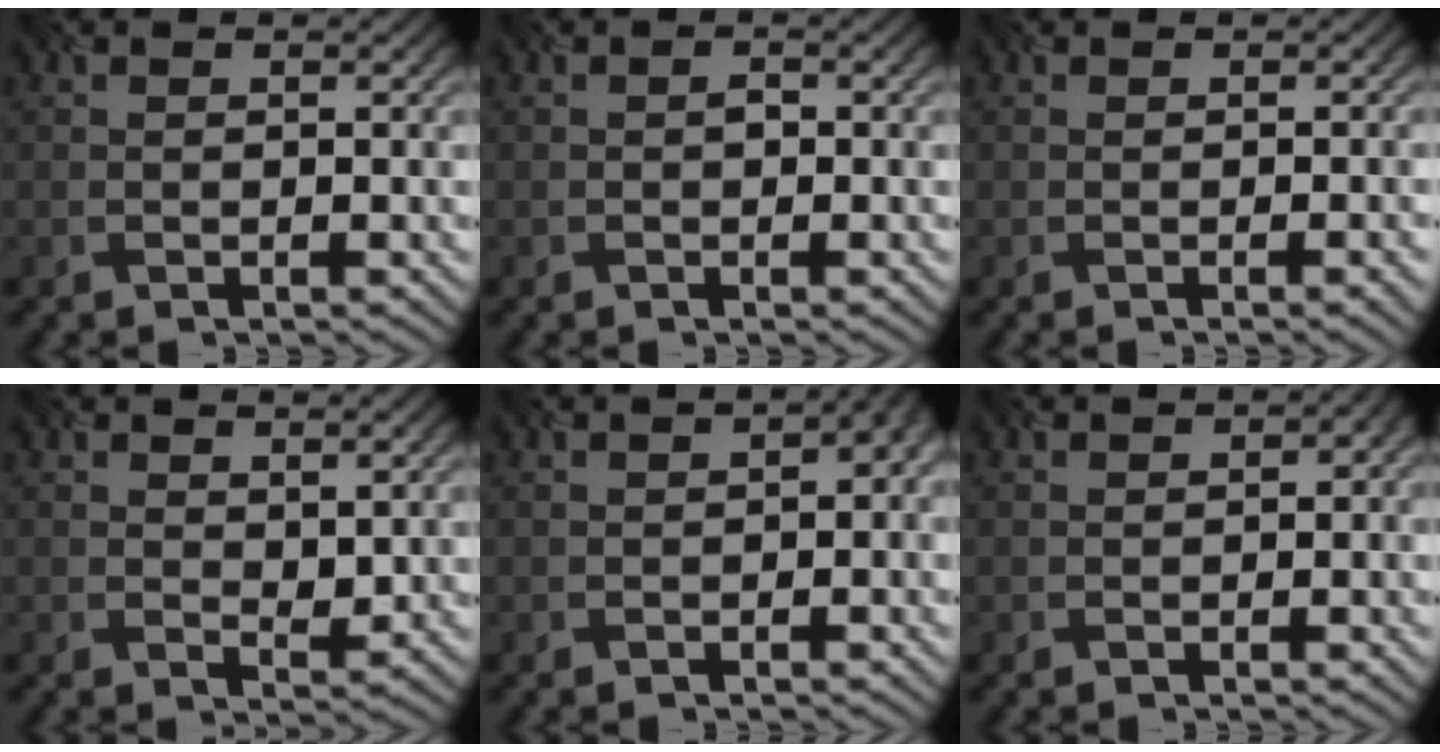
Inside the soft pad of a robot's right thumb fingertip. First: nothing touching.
{"total": 0.5, "force": [-0.4, 0.2, -0.2], "torque": [0.002, 0.004, 0.000]}
{"total": 2.7, "force": [-0.9, 0.8, 2.4], "torque": [-0.018, 0.008, -0.008]}
{"total": 2.1, "force": [0.6, 1.3, 1.5], "torque": [-0.029, 0.003, 0.026]}
{"total": 3.7, "force": [-0.9, 1.9, 3.0], "torque": [-0.025, 0.006, 0.005]}
{"total": 1.9, "force": [-0.4, 1.0, 1.5], "torque": [-0.018, 0.004, 0.004]}